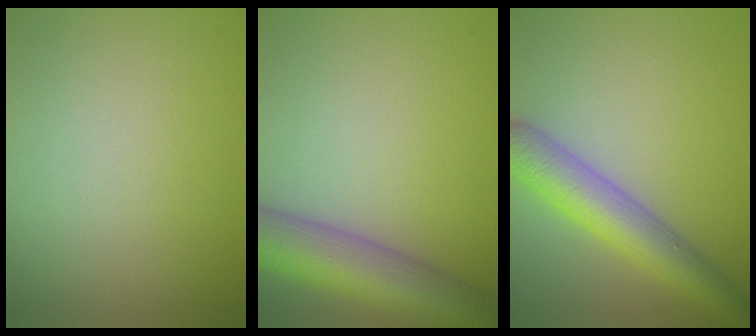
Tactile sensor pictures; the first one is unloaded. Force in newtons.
{"total": 8.4, "press": 8.4, "slide": 0.4}
{"total": 5.7, "press": 5.7, "slide": 0.1}